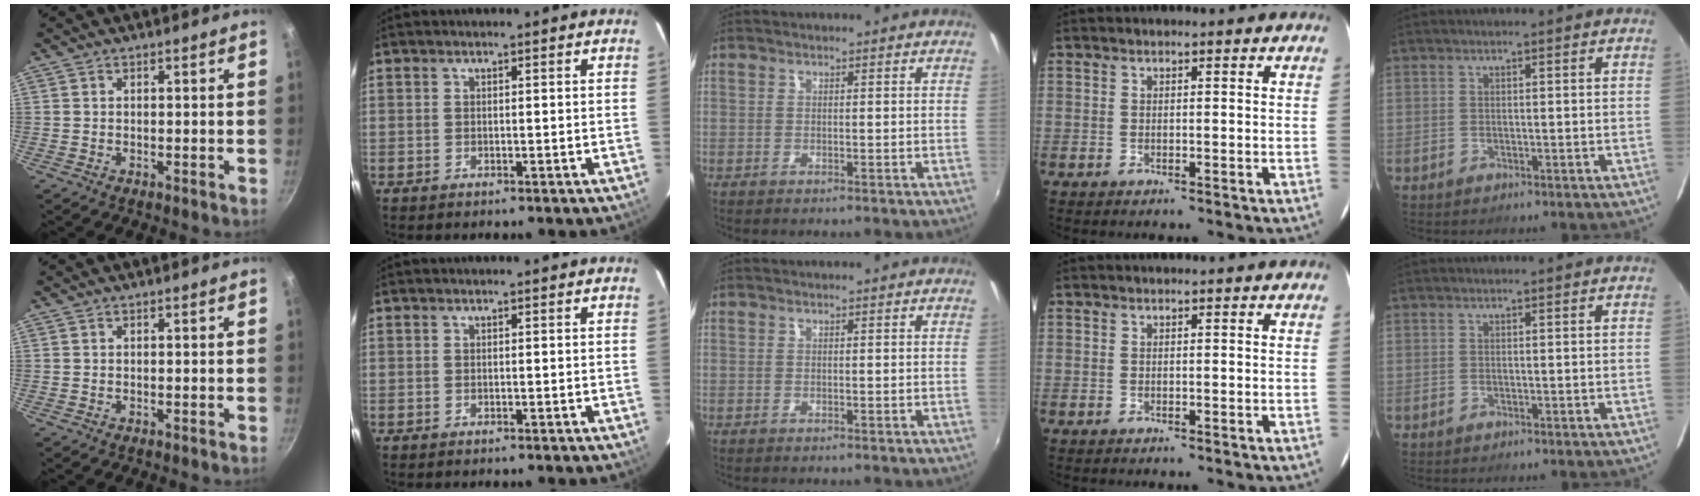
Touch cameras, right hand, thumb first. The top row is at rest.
{}